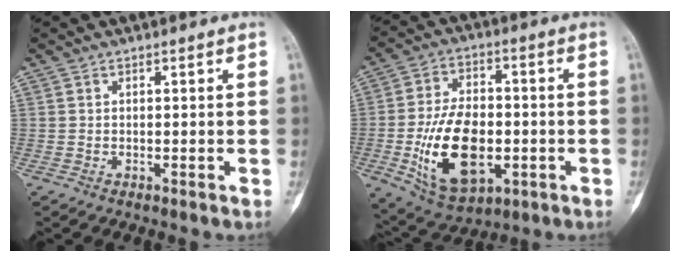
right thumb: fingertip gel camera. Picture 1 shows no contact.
{"total": 17.8, "force": [-3.7, 10.4, 14.0], "torque": [-0.222, 0.009, -0.048]}